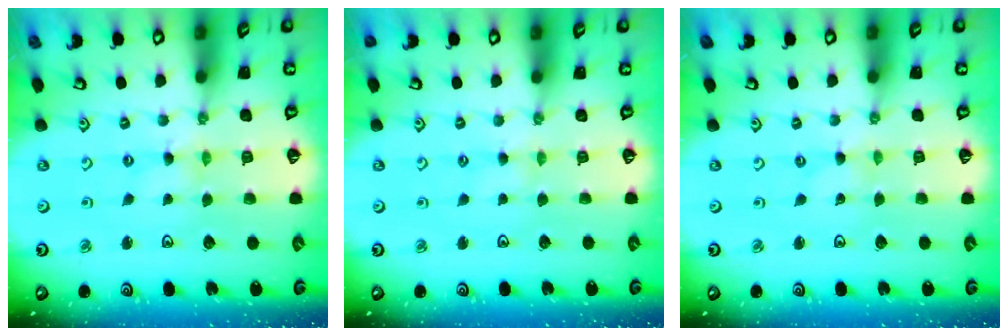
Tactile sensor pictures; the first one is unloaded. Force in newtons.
{"total": 2.3, "press": 2.3, "slide": 0.5}
{"total": 0.0}